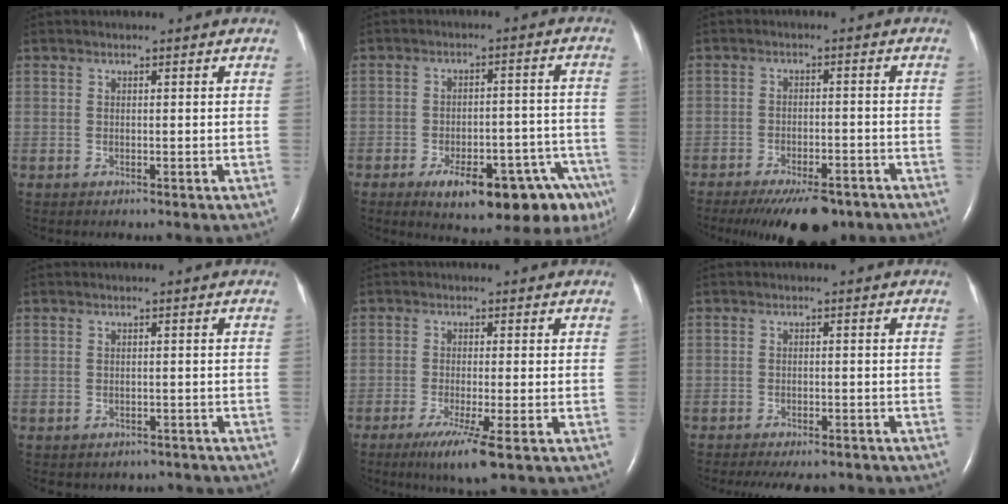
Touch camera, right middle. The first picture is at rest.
{"total": 17.7, "force": [-11.2, 6.0, 12.3], "torque": [-0.086, 0.032, -0.146]}
{"total": 11.2, "force": [-8.5, 3.7, 6.3], "torque": [-0.092, -0.009, -0.127]}
{"total": 3.5, "force": [-3.0, 1.8, 0.2], "torque": [-0.007, 0.012, -0.035]}
{"total": 6.1, "force": [-3.3, -0.2, 5.1], "torque": [-0.095, -0.022, -0.058]}
{"total": 9.2, "force": [-8.1, 2.5, 3.6], "torque": [-0.051, -0.010, -0.102]}